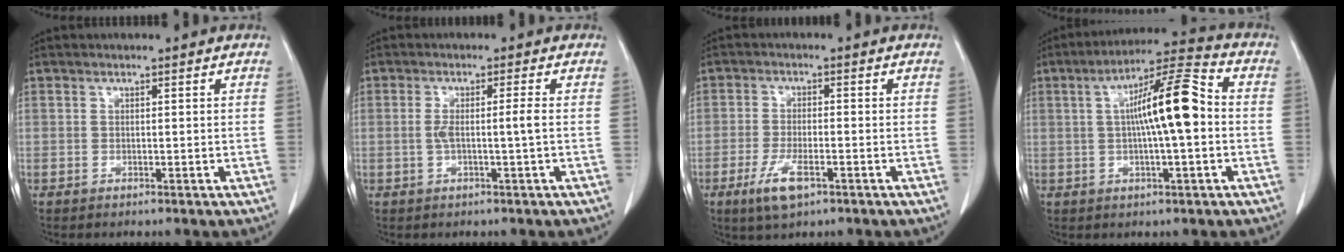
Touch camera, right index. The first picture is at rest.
{"total": 2.9, "force": [-0.3, -0.4, 2.9], "torque": [-0.057, 0.001, -0.004]}
{"total": 5.5, "force": [-2.8, 1.5, 4.5], "torque": [-0.092, -0.008, -0.044]}
{"total": 11.8, "force": [0.5, 1.3, 11.7], "torque": [-0.196, 0.023, 0.001]}